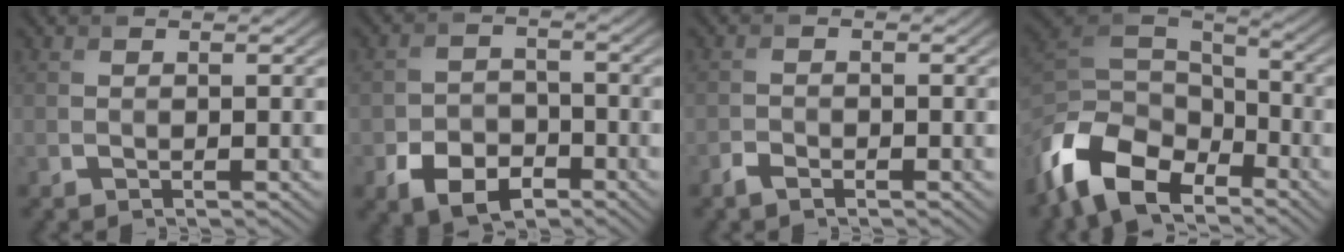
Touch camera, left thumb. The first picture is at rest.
{"total": 6.5, "force": [-3.5, 4.2, 3.4], "torque": [-0.066, -0.011, -0.064]}
{"total": 1.6, "force": [-1.2, 0.7, 0.8], "torque": [-0.017, -0.001, -0.026]}
{"total": 13.7, "force": [-8.2, 7.5, 8.1], "torque": [-0.203, -0.022, -0.164]}